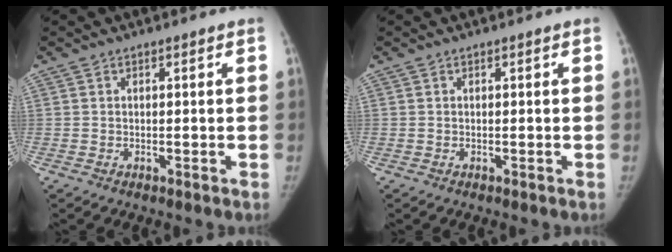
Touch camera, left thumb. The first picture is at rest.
{"total": 0.0}